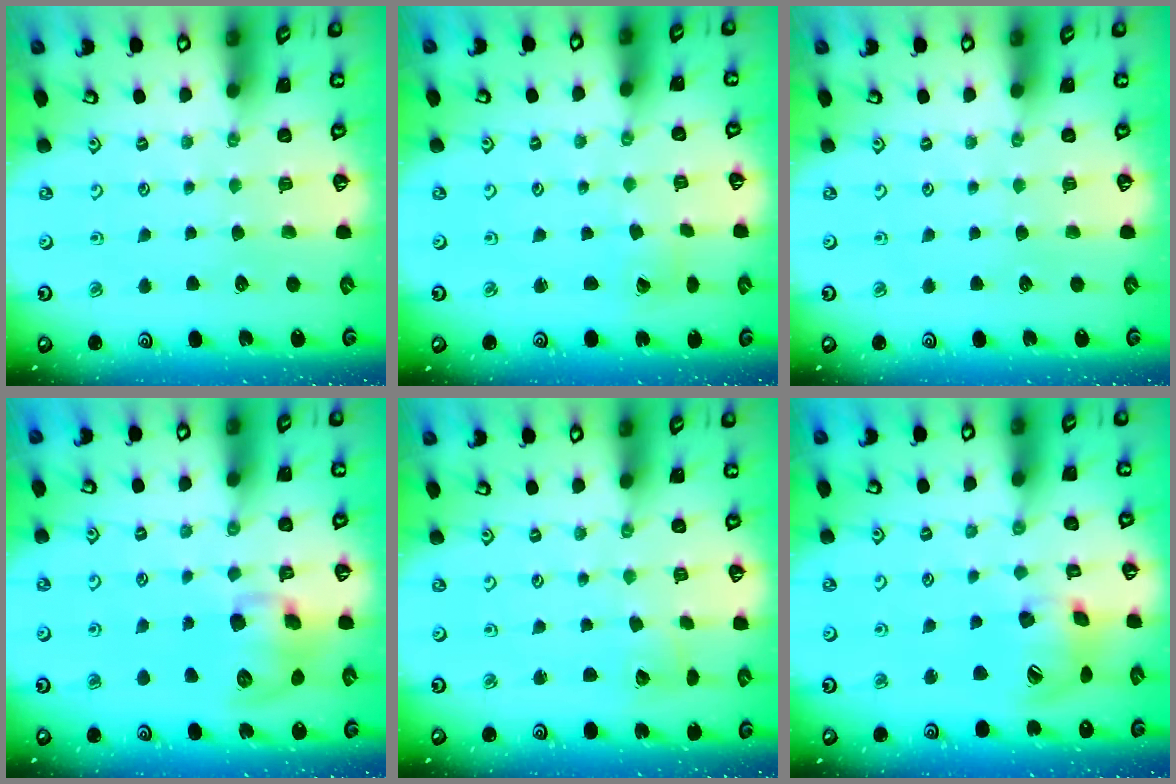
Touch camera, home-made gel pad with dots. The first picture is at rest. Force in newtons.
{"total": 0.9, "press": 0.9, "slide": 0.0}
{"total": 0.0}
{"total": 11.1, "press": 10.9, "slide": 2.0}
{"total": 2.2, "press": 2.2, "slide": 0.3}
{"total": 14.9, "press": 14.8, "slide": 2.1}